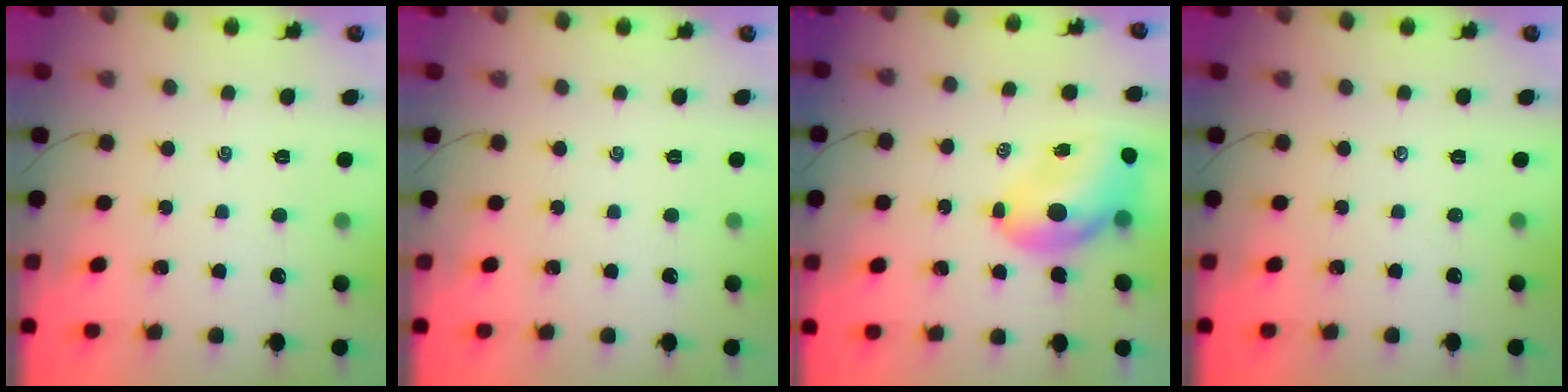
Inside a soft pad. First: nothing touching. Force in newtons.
{"total": 0.0}
{"total": 7.4, "press": 7.1, "slide": 2.2}
{"total": 0.0}